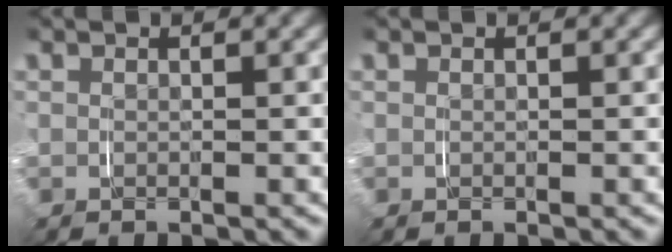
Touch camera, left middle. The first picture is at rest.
{"total": 0.0}